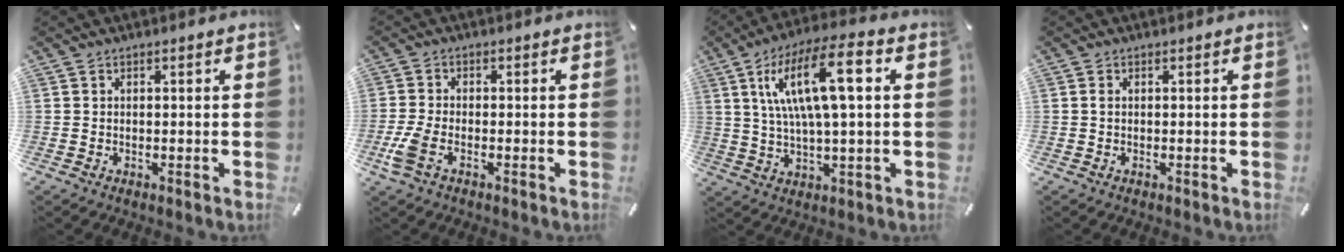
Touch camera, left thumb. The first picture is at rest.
{"total": 4.9, "force": [-2.1, 2.1, 3.9], "torque": [-0.103, -0.009, -0.044]}
{"total": 16.0, "force": [4.7, 4.7, 14.6], "torque": [-0.293, 0.010, 0.073]}
{"total": 0.8, "force": [0.0, 0.3, 0.7], "torque": [-0.014, 0.003, -0.001]}